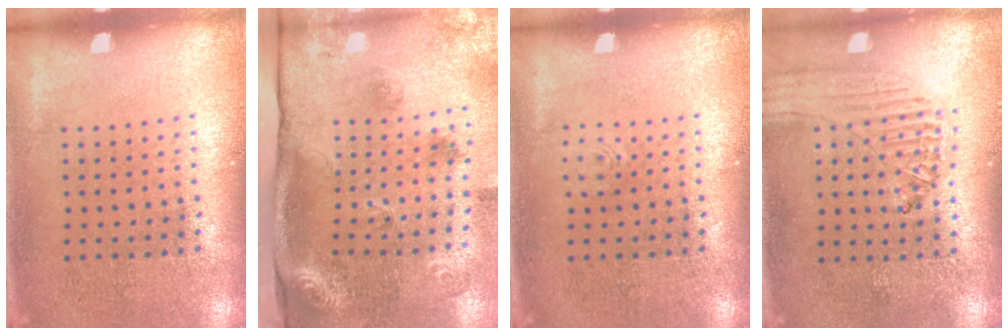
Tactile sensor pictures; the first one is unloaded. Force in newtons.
{"total": 2.8, "press": 1.9, "slide": 2.1}
{"total": 0.6, "press": 0.6, "slide": 0.2}
{"total": 0.5, "press": 0.5, "slide": 0.2}